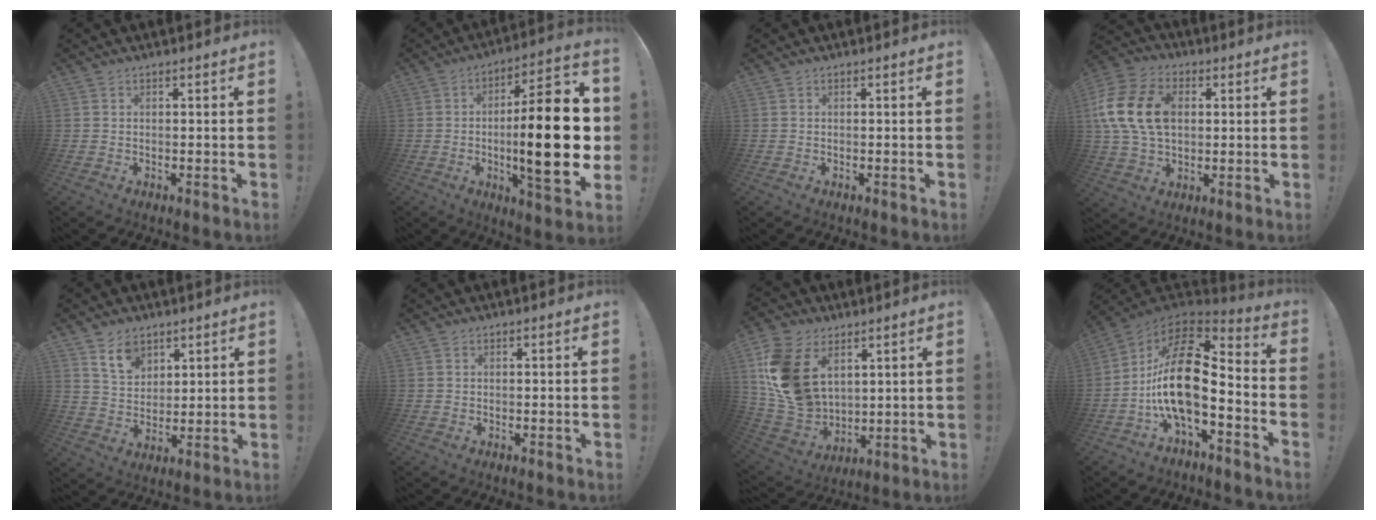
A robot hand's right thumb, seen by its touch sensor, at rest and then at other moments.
{"total": 24.8, "force": [-1.9, 6.5, 23.8], "torque": [-0.380, -0.003, -0.032]}
{"total": 0.0}
{"total": 18.2, "force": [3.4, 12.9, 12.5], "torque": [-0.245, 0.002, 0.059]}
{"total": 9.0, "force": [6.0, 5.7, 3.6], "torque": [-0.062, -0.029, 0.115]}
{"total": 0.0}
{"total": 18.3, "force": [6.6, 12.8, 11.2], "torque": [-0.238, -0.036, 0.128]}
{"total": 19.9, "force": [-1.9, 8.6, 17.8], "torque": [-0.361, 0.015, -0.034]}